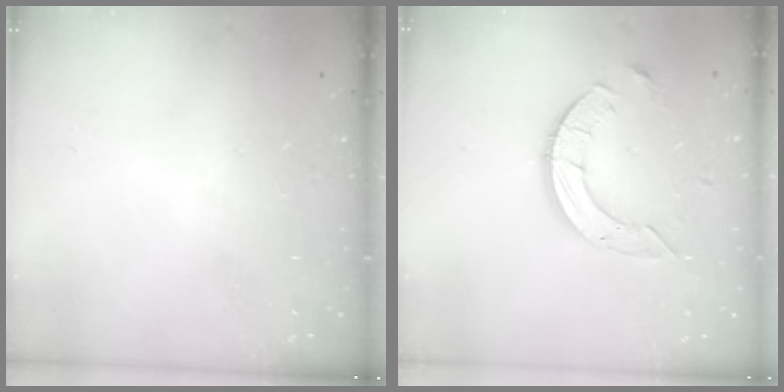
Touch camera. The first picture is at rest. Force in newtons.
{"total": 9.0, "press": 9.0, "slide": 0.7}